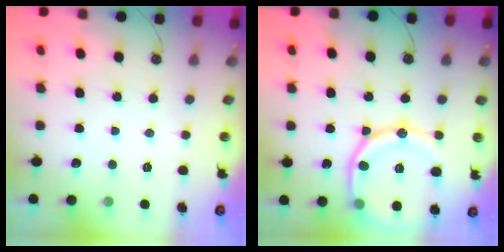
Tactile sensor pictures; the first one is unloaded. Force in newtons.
{"total": 17.7, "press": 17.6, "slide": 1.9}